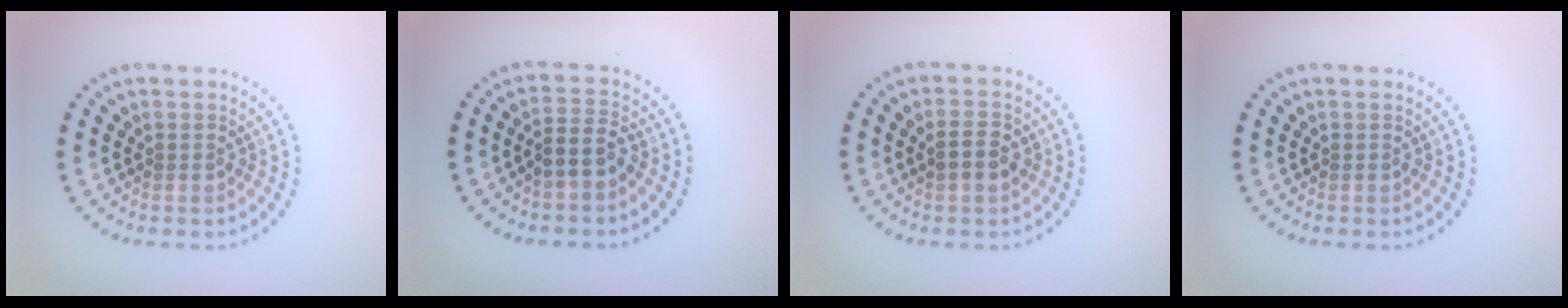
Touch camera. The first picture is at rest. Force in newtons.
{"total": 2.5, "press": 2.2, "slide": 1.2}
{"total": 2.2, "press": 2.2, "slide": 0.1}
{"total": 0.0}